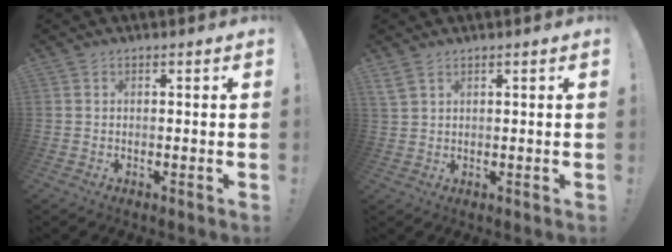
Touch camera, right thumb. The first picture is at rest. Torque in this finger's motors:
{"motor_torque": [-0.19, 0.85, 0.71, 0.67, 0.25]}